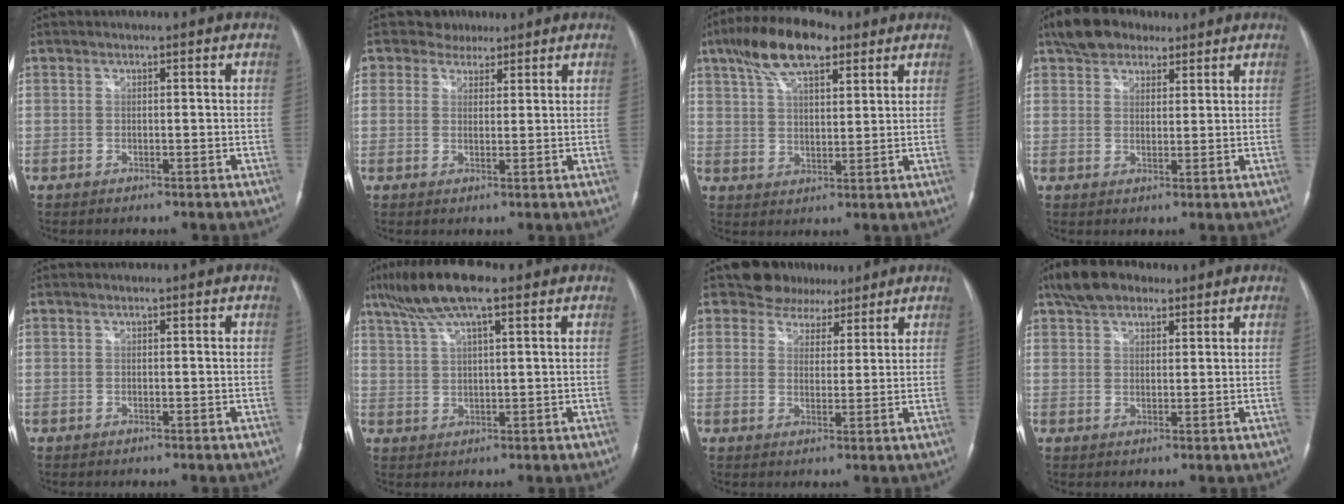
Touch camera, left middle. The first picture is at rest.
{"total": 3.6, "force": [2.6, 2.4, 0.0], "torque": [0.003, 0.009, 0.038]}
{"total": 12.0, "force": [7.5, 4.4, 8.3], "torque": [-0.156, 0.027, 0.136]}
{"total": 7.2, "force": [5.2, 3.9, 2.9], "torque": [-0.052, 0.019, 0.092]}
{"total": 0.0}
{"total": 9.7, "force": [6.4, 1.6, 7.0], "torque": [-0.142, 0.024, 0.114]}
{"total": 6.0, "force": [4.7, 3.7, -0.3], "torque": [0.010, -0.001, 0.065]}
{"total": 7.3, "force": [5.3, 3.6, 3.5], "torque": [-0.067, 0.023, 0.095]}